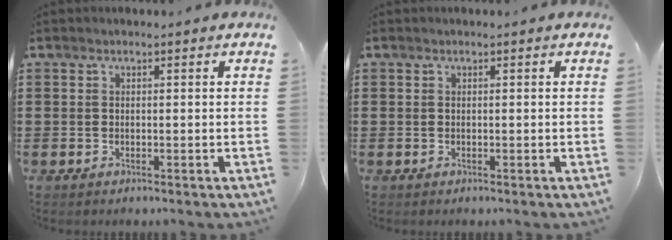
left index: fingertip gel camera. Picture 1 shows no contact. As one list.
[{"total": 0.0}]